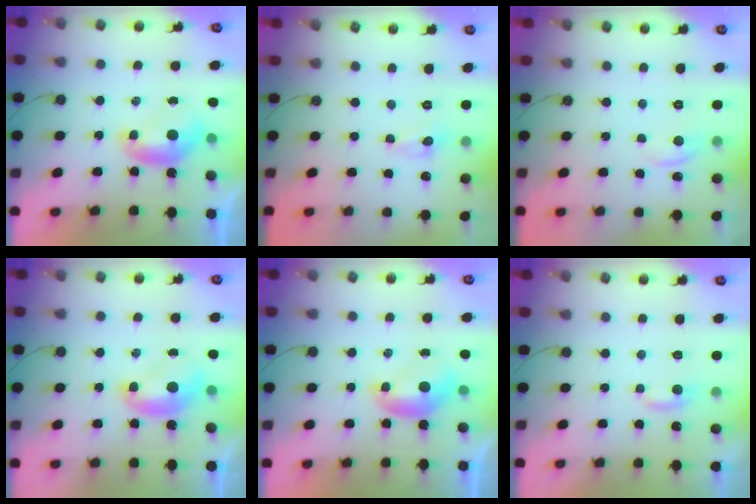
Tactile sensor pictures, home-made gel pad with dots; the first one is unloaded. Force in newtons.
{"total": 0.6, "press": 0.5, "slide": 0.4}
{"total": 1.6, "press": 1.5, "slide": 0.6}
{"total": 1.4, "press": 1.4, "slide": 0.2}
{"total": 0.0}
{"total": 1.2, "press": 1.0, "slide": 0.7}